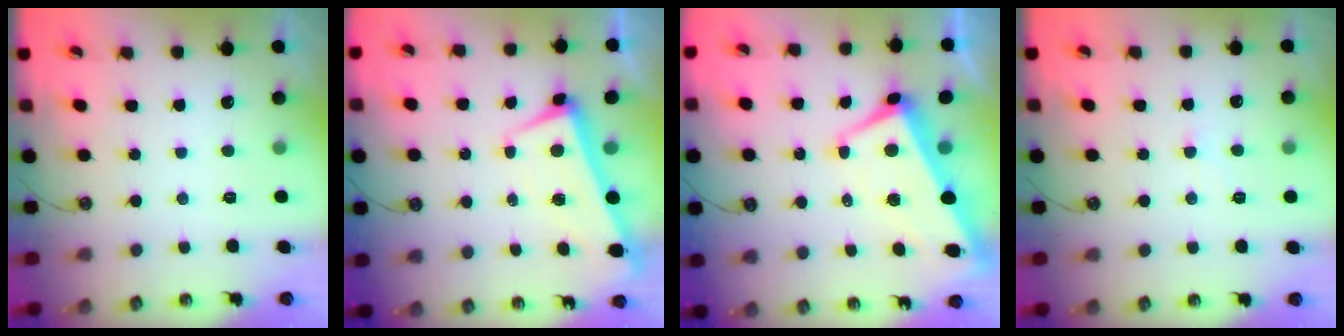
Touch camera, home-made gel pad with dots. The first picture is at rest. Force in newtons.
{"total": 2.1, "press": 2.0, "slide": 0.6}
{"total": 1.8, "press": 1.2, "slide": 1.3}
{"total": 0.9, "press": 0.9, "slide": 0.3}